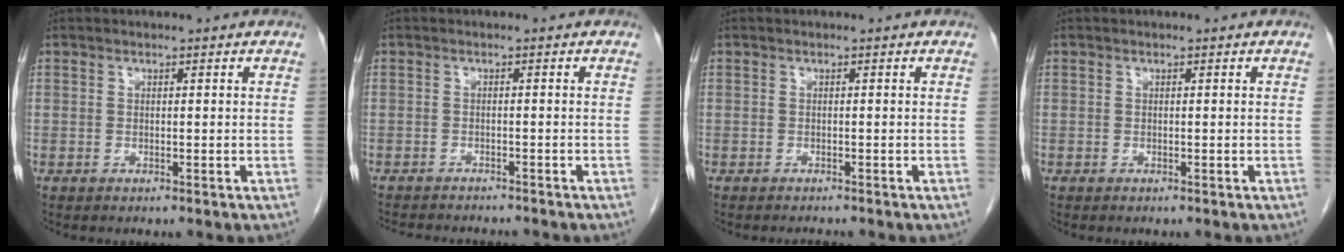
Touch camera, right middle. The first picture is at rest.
{"total": 7.7, "force": [-7.2, 1.5, 2.4], "torque": [-0.037, -0.006, -0.096]}
{"total": 0.9, "force": [-0.9, 0.0, 0.2], "torque": [-0.006, -0.003, -0.010]}
{"total": 0.0}